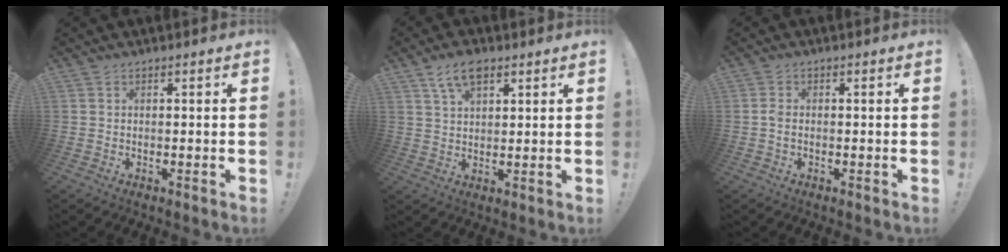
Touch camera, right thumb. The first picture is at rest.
{"total": 7.1, "force": [4.0, 3.6, 4.6], "torque": [-0.079, -0.008, 0.073]}
{"total": 1.7, "force": [-0.3, 0.9, 1.5], "torque": [-0.033, 0.006, -0.003]}